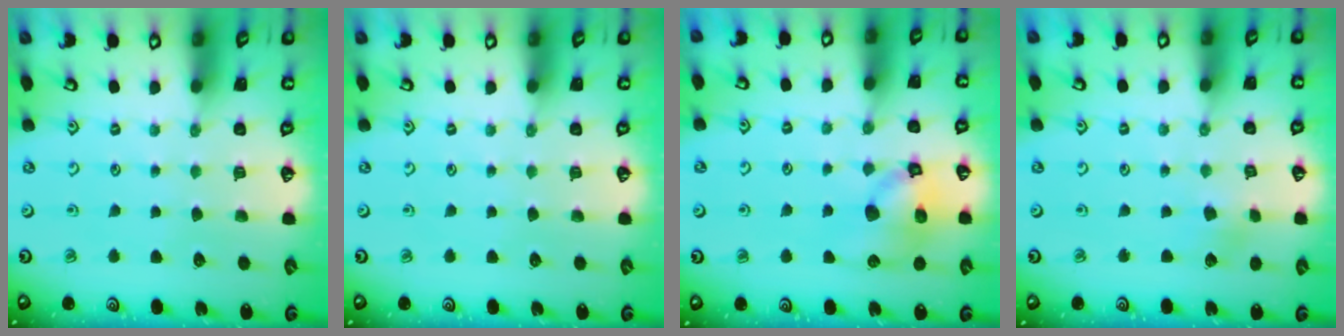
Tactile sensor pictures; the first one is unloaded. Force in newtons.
{"total": 0.0}
{"total": 11.7, "press": 11.5, "slide": 1.7}
{"total": 2.3, "press": 2.3, "slide": 0.4}